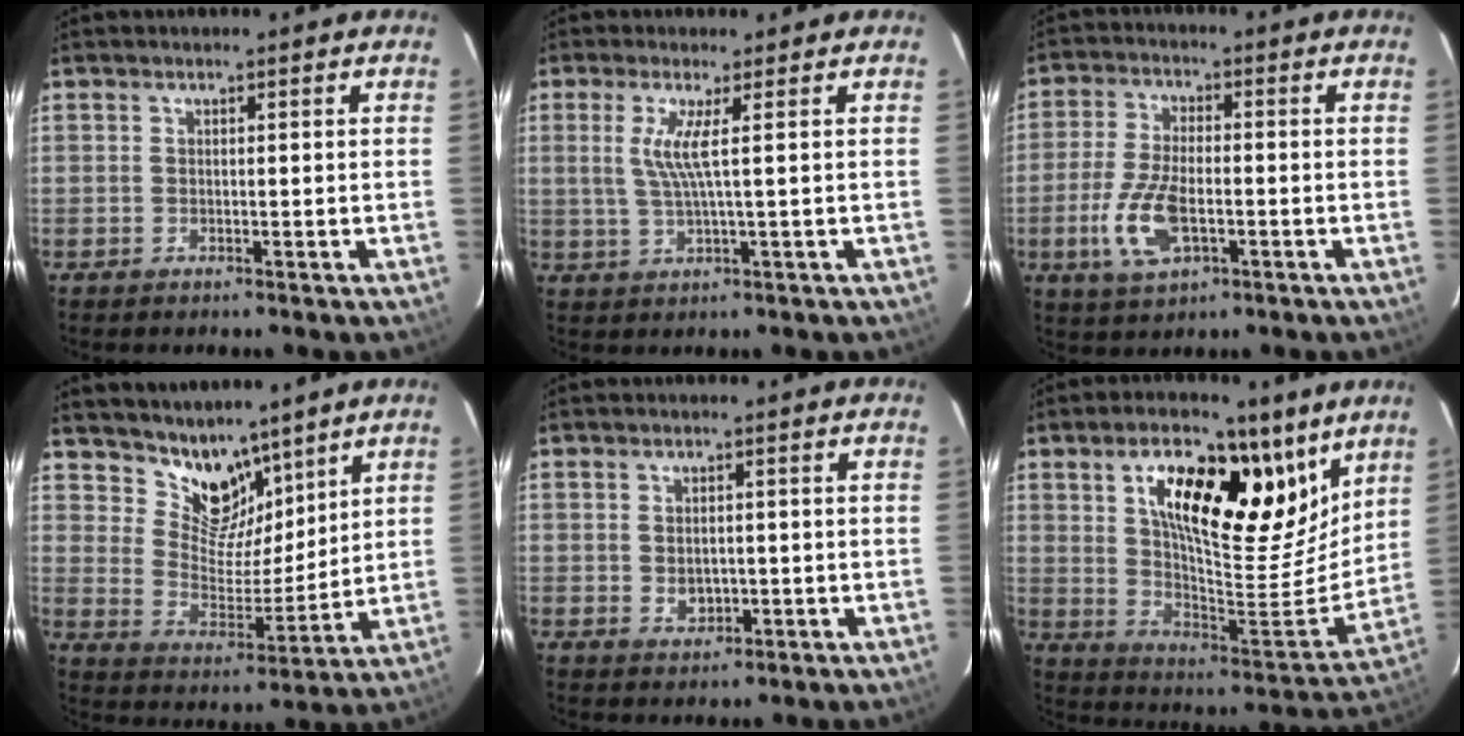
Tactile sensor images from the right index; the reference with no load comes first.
{"total": 4.6, "force": [1.1, -0.6, 4.4], "torque": [-0.085, -0.005, 0.022]}
{"total": 10.3, "force": [-3.1, 4.6, 8.7], "torque": [-0.191, -0.007, -0.056]}
{"total": 10.6, "force": [8.4, 5.6, 3.4], "torque": [-0.060, 0.001, 0.157]}
{"total": 3.5, "force": [-0.4, 2.7, 2.2], "torque": [-0.036, -0.003, -0.002]}
{"total": 22.7, "force": [12.4, 9.3, 16.6], "torque": [-0.261, 0.006, 0.210]}